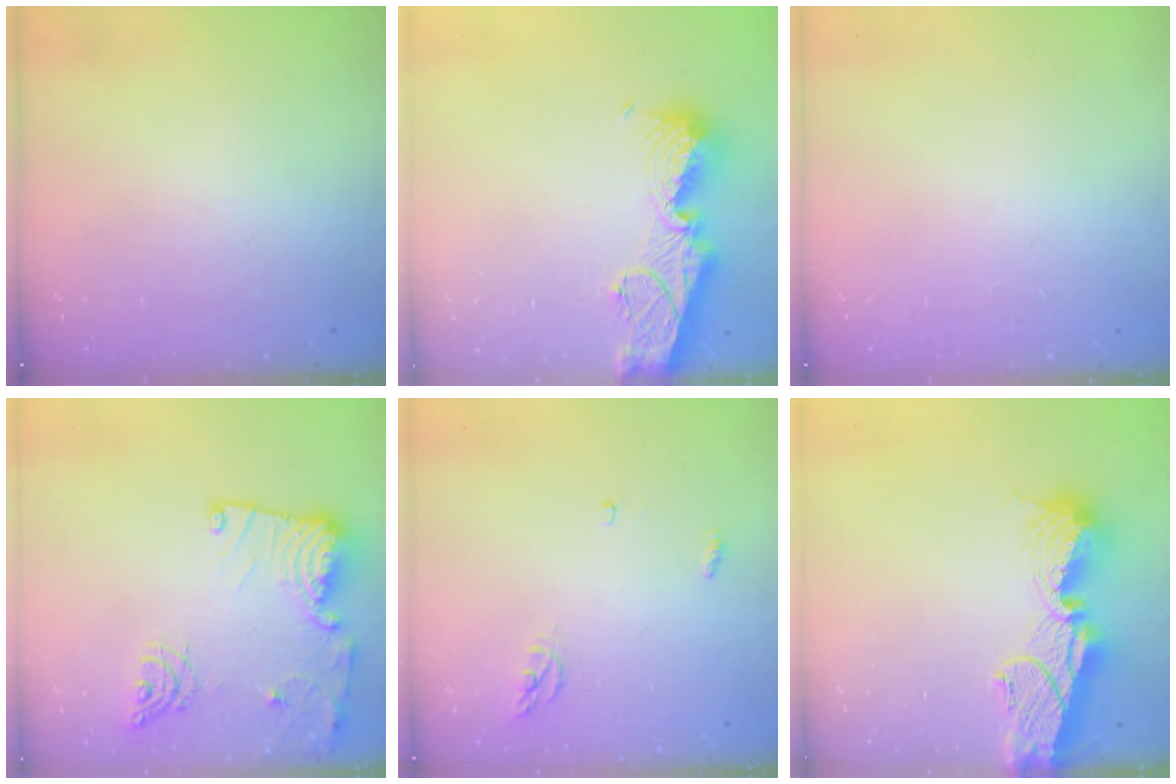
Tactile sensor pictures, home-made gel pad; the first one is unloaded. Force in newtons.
{"total": 13.4, "press": 13.3, "slide": 1.6}
{"total": 0.0}
{"total": 17.5, "press": 17.4, "slide": 1.6}
{"total": 3.8, "press": 3.8, "slide": 0.3}
{"total": 15.5, "press": 15.4, "slide": 1.4}